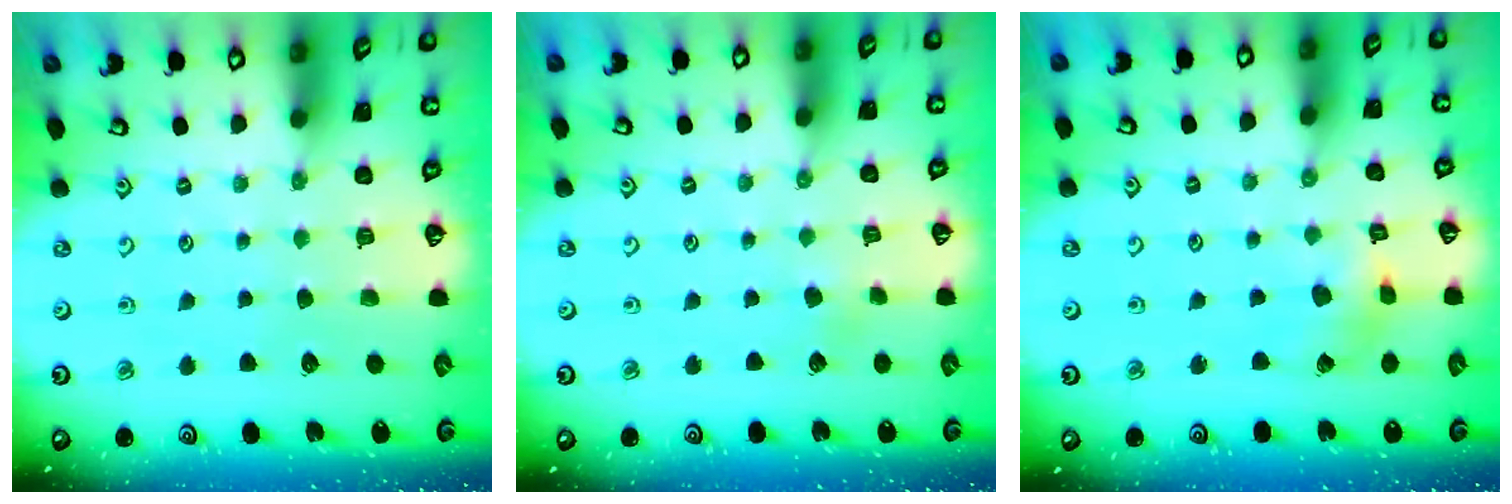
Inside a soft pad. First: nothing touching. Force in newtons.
{"total": 1.8, "press": 1.7, "slide": 0.4}
{"total": 4.1, "press": 4.1, "slide": 0.5}